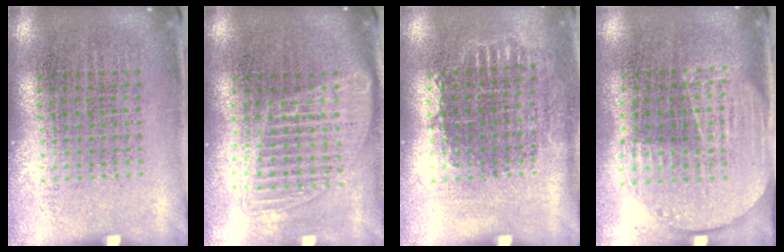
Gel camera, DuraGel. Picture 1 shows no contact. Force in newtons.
{"total": 1.5, "press": 1.3, "slide": 0.6}
{"total": 0.7, "press": 0.7, "slide": 0.1}
{"total": 1.6, "press": 1.4, "slide": 0.7}